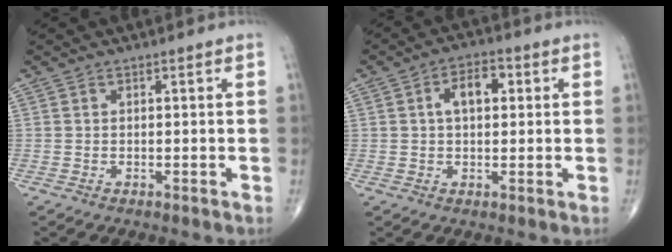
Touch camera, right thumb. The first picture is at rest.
{"total": 6.2, "force": [1.3, 3.6, 4.9], "torque": [-0.073, 0.014, 0.015]}